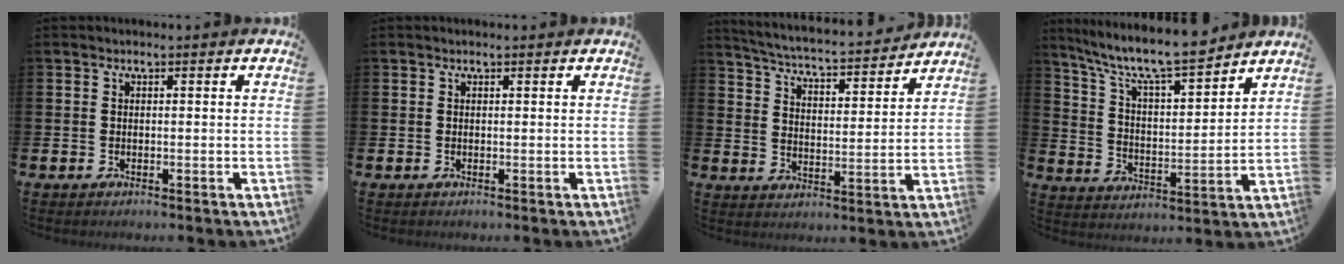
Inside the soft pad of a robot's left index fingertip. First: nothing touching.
{"total": 0.0}
{"total": 4.8, "force": [4.7, 0.4, 1.2], "torque": [-0.052, -0.044, 0.075]}
{"total": 9.8, "force": [8.8, 1.6, 4.0], "torque": [-0.111, -0.059, 0.152]}